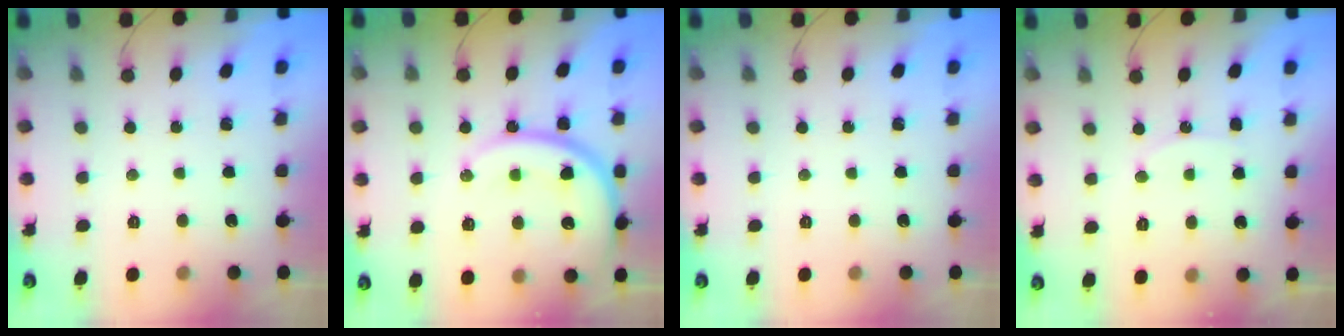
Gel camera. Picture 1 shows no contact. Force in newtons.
{"total": 19.4, "press": 19.3, "slide": 1.8}
{"total": 0.0}
{"total": 8.0, "press": 7.8, "slide": 2.0}